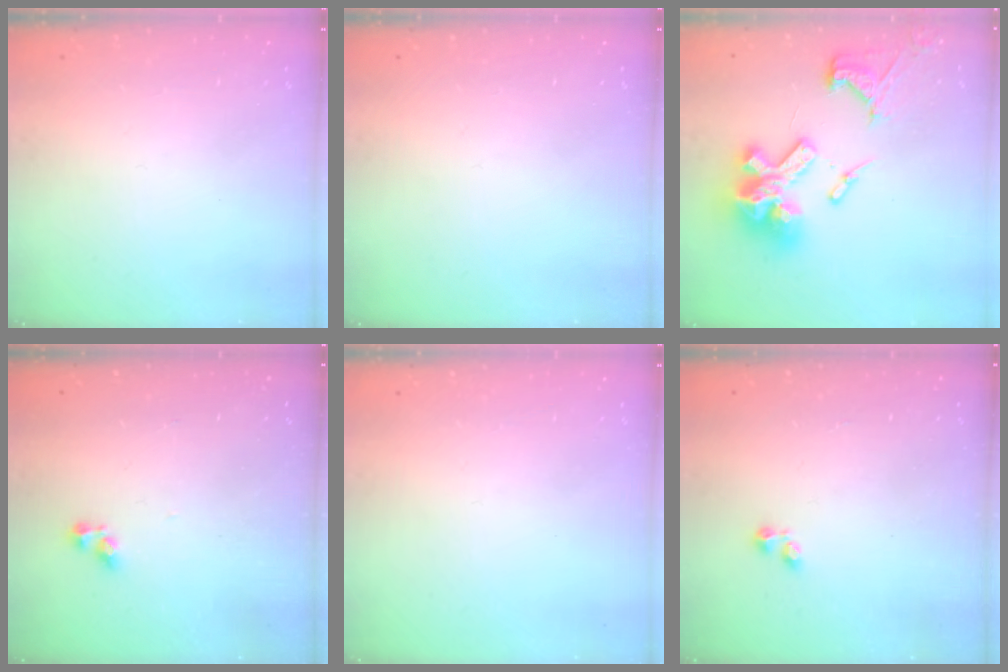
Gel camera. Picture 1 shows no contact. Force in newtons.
{"total": 0.0}
{"total": 22.4, "press": 21.9, "slide": 4.9}
{"total": 4.4, "press": 4.4, "slide": 0.4}
{"total": 0.0}
{"total": 0.7, "press": 0.7, "slide": 0.2}